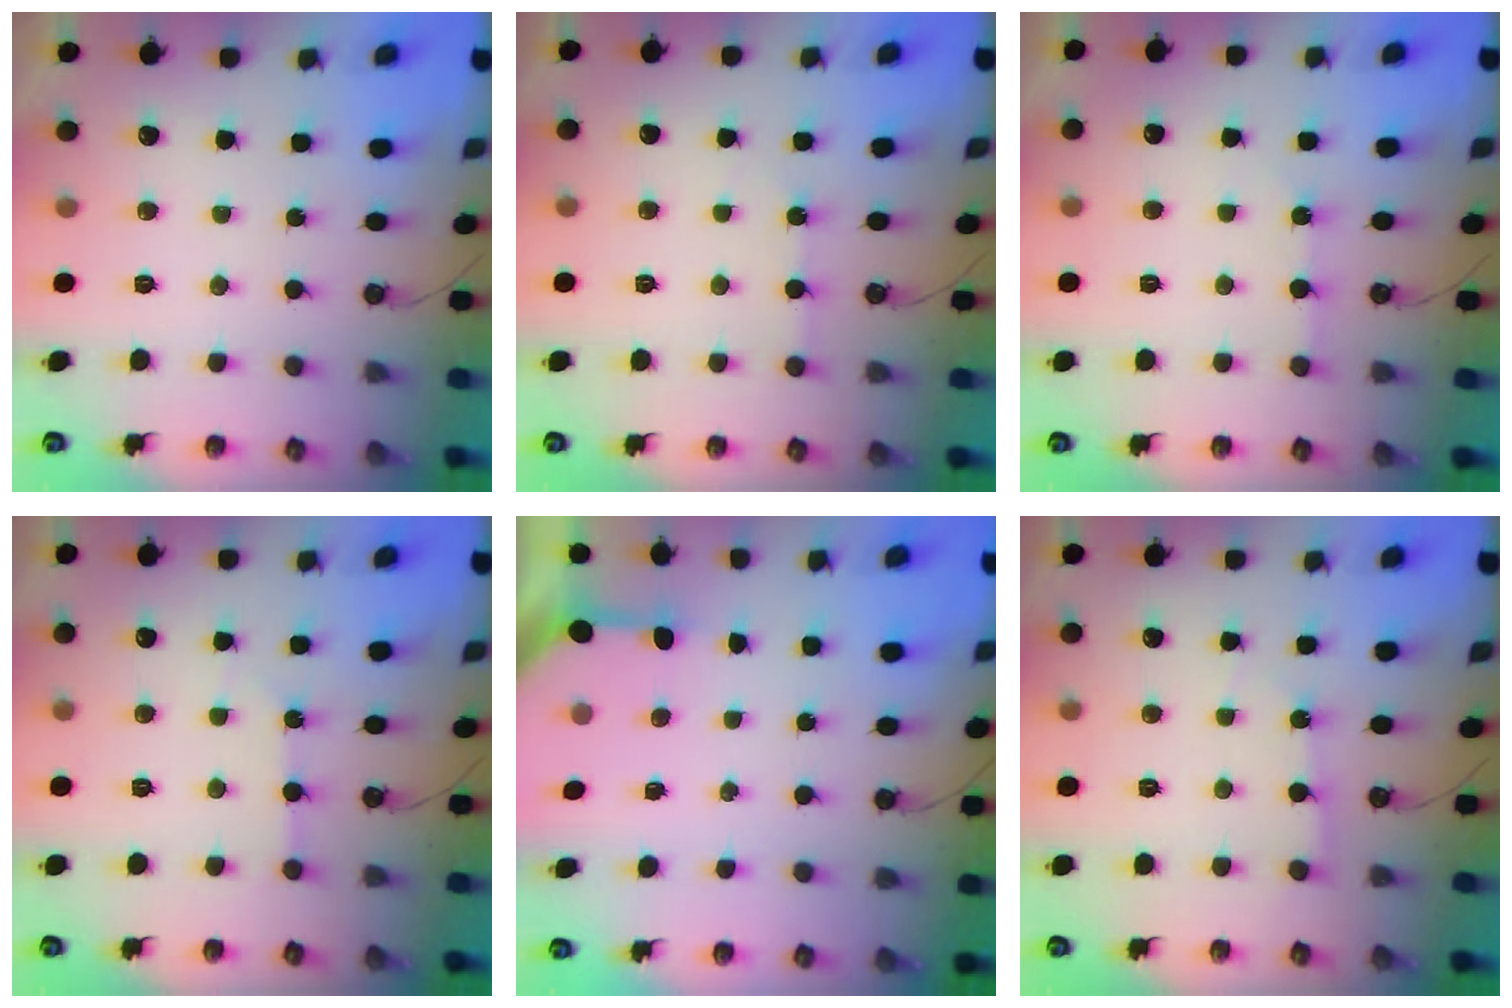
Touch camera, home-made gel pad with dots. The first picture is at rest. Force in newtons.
{"total": 2.7, "press": 2.7, "slide": 0.4}
{"total": 3.9, "press": 3.9, "slide": 0.7}
{"total": 3.7, "press": 3.7, "slide": 0.6}
{"total": 2.9, "press": 2.8, "slide": 0.3}
{"total": 2.7, "press": 2.7, "slide": 0.4}